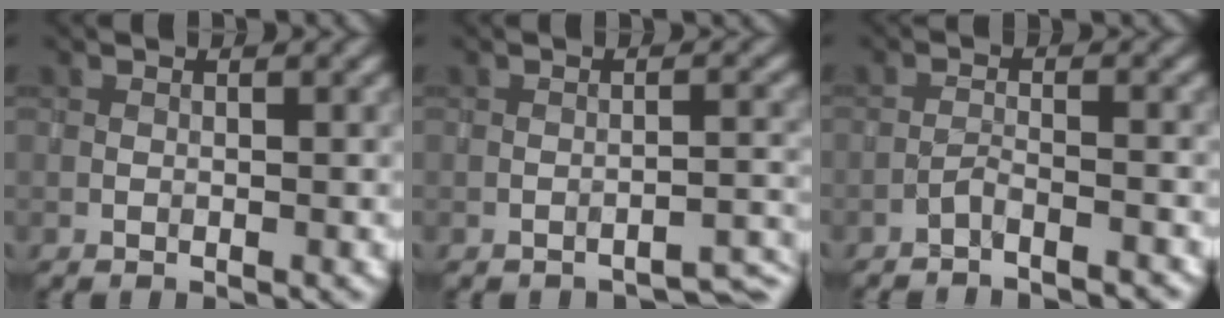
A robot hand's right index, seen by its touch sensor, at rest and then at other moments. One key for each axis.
{"total": 2.8, "fx": -2.6, "fy": 0.2, "fz": 0.8, "tx": -0.007, "ty": 0.001, "tz": -0.036}
{"total": 1.8, "fx": -1.7, "fy": -0.1, "fz": 0.6, "tx": -0.006, "ty": 0.002, "tz": -0.034}